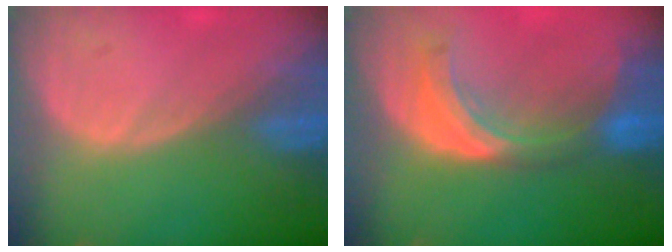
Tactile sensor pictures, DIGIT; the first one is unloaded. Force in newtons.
{"total": 7.8, "press": 6.9, "slide": 3.5}